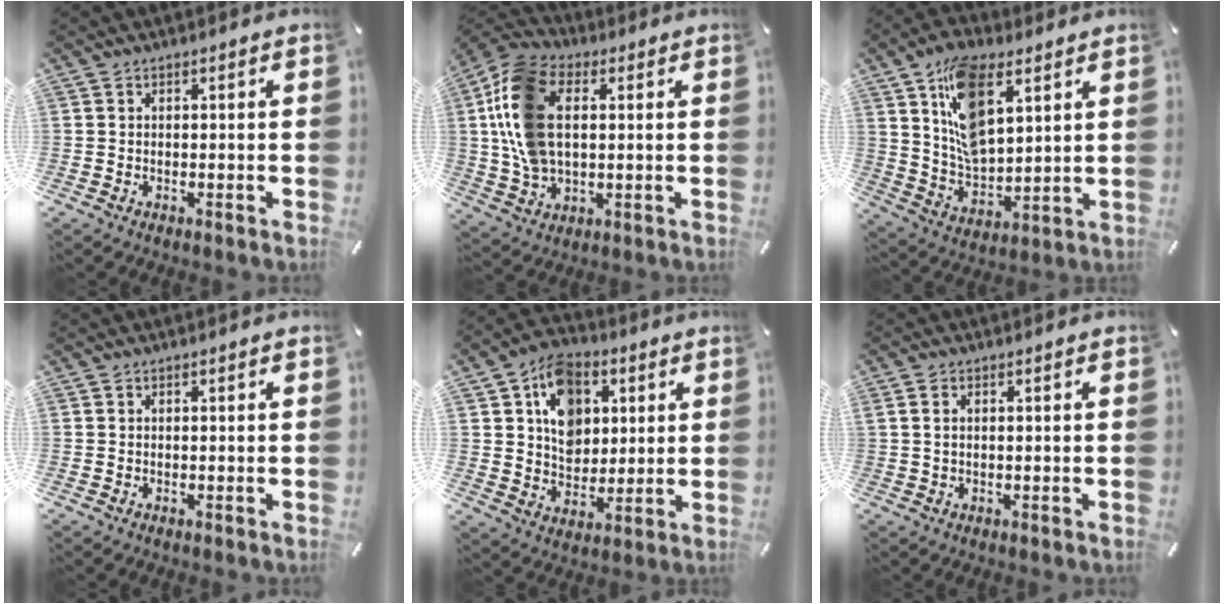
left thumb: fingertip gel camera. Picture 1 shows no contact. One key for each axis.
{"total": 15.8, "fx": 2.2, "fy": 10.8, "fz": 11.4, "tx": -0.267, "ty": 0.010, "tz": 0.042}
{"total": 14.5, "fx": 7.3, "fy": 7.8, "fz": 9.8, "tx": -0.193, "ty": -0.016, "tz": 0.134}
{"total": 0.0}
{"total": 12.3, "fx": 4.2, "fy": 10.0, "fz": 5.8, "tx": -0.087, "ty": -0.005, "tz": 0.082}
{"total": 1.4, "fx": 0.3, "fy": 0.4, "fz": 1.3, "tx": -0.026, "ty": 0.001, "tz": 0.004}